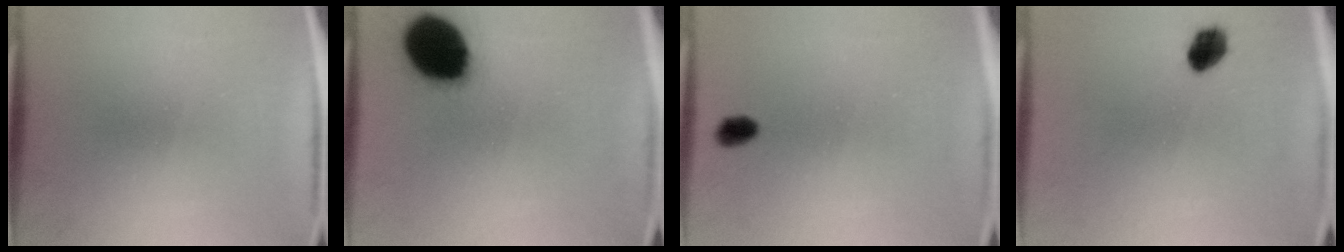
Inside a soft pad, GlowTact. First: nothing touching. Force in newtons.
{"total": 18.8}
{"total": 2.7}
{"total": 4.9}